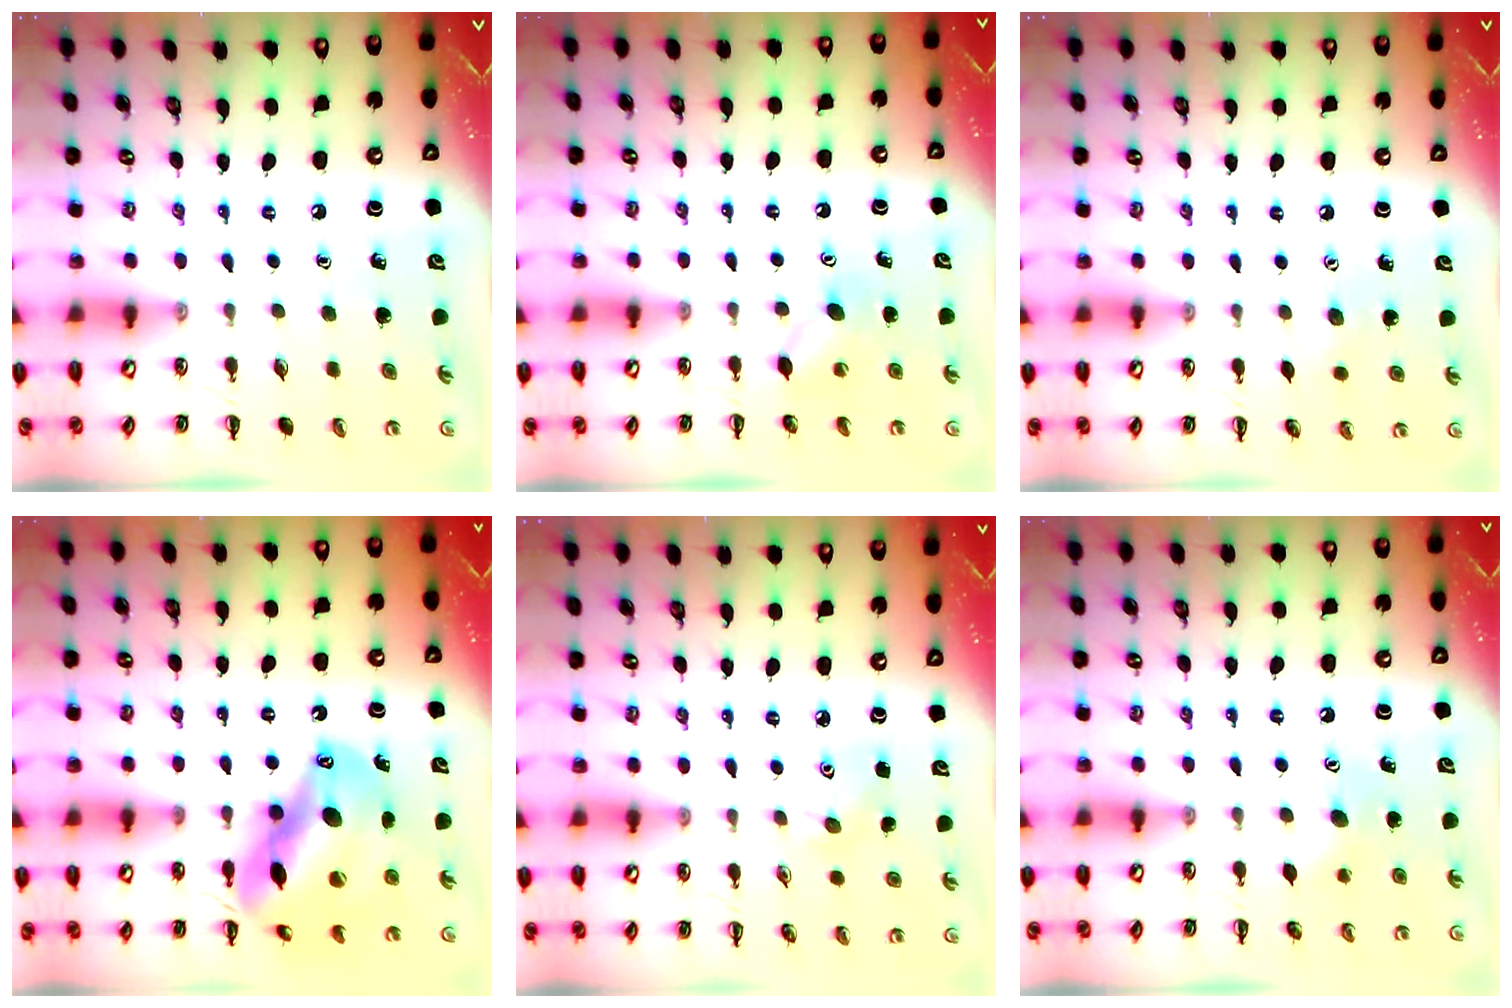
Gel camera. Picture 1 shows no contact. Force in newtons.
{"total": 4.2, "press": 4.1, "slide": 0.9}
{"total": 3.8, "press": 3.7, "slide": 1.0}
{"total": 16.7, "press": 16.0, "slide": 4.6}
{"total": 5.8, "press": 5.6, "slide": 1.5}
{"total": 6.9, "press": 6.7, "slide": 1.5}